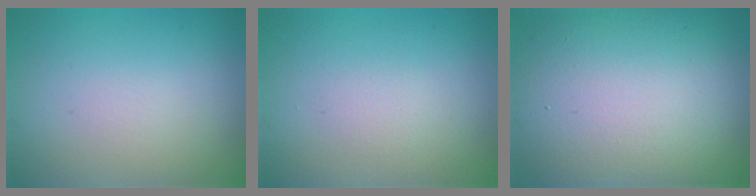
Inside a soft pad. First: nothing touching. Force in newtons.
{"total": 0.6, "press": 0.6, "slide": 0.0}
{"total": 14.6, "press": 14.6, "slide": 0.4}